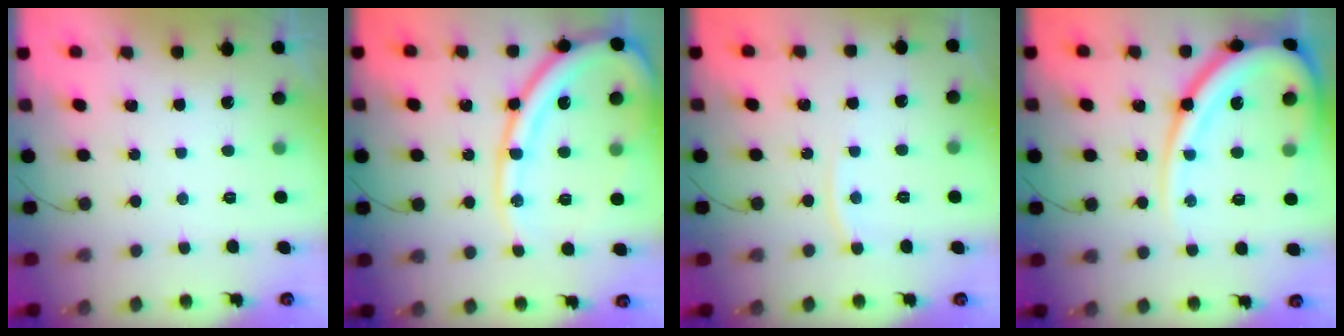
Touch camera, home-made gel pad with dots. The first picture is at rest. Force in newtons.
{"total": 17.8, "press": 17.7, "slide": 2.3}
{"total": 5.1, "press": 5.1, "slide": 0.6}
{"total": 19.7, "press": 19.6, "slide": 2.0}